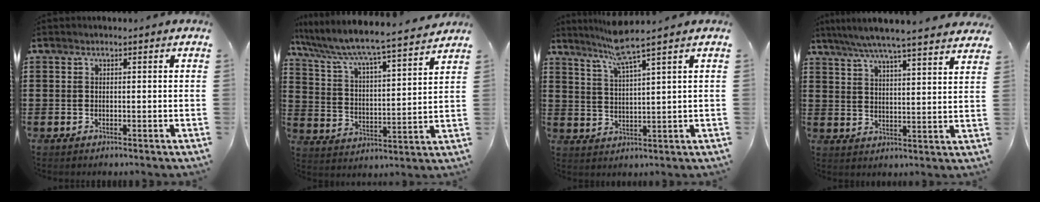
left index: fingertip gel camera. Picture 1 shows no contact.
{"total": 5.2, "force": [4.9, -0.2, 1.8], "torque": [-0.063, -0.044, 0.071]}
{"total": 6.2, "force": [4.9, -0.9, 3.8], "torque": [-0.089, -0.016, 0.083]}
{"total": 5.9, "force": [5.2, -0.4, 2.7], "torque": [-0.071, -0.027, 0.089]}